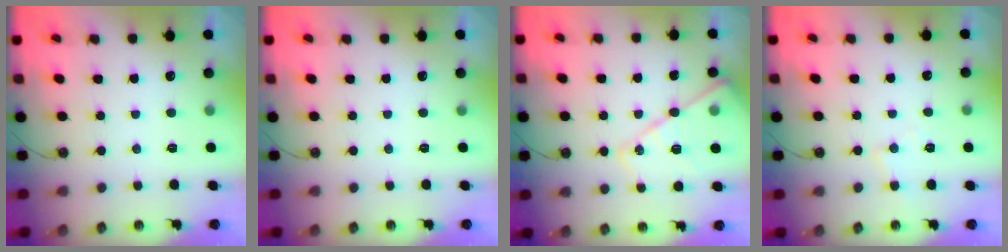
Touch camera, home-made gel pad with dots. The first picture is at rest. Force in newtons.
{"total": 0.0}
{"total": 15.5, "press": 15.4, "slide": 1.6}
{"total": 4.4, "press": 4.4, "slide": 0.6}